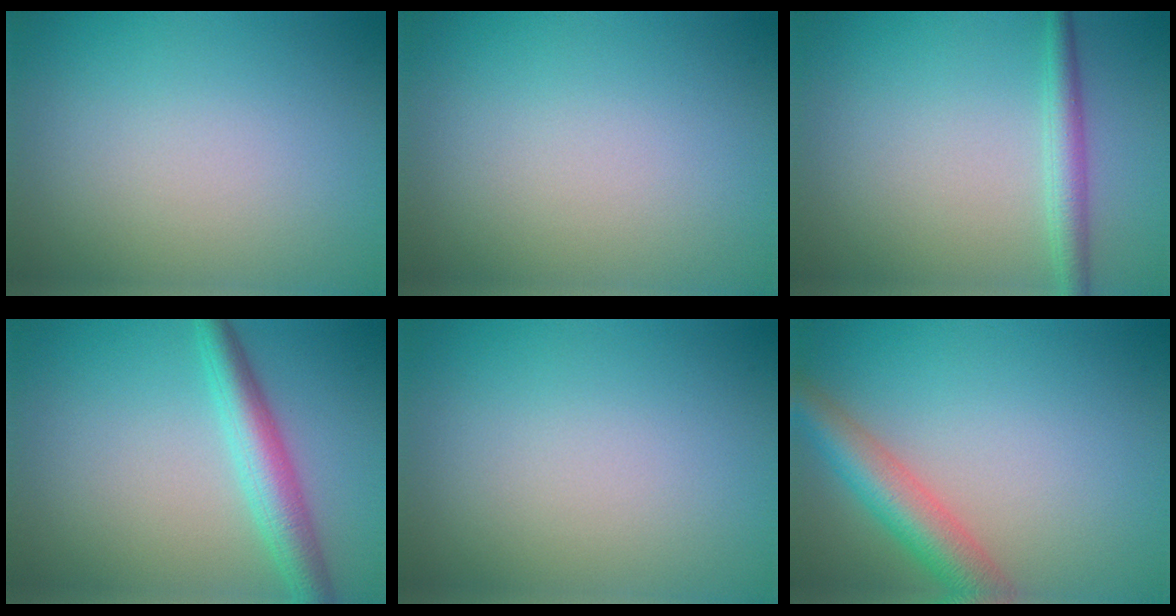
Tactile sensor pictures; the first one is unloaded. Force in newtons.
{"total": 0.0}
{"total": 2.3, "press": 2.3, "slide": 0.0}
{"total": 4.2, "press": 4.2, "slide": 0.1}
{"total": 0.0}
{"total": 5.2, "press": 5.2, "slide": 0.3}